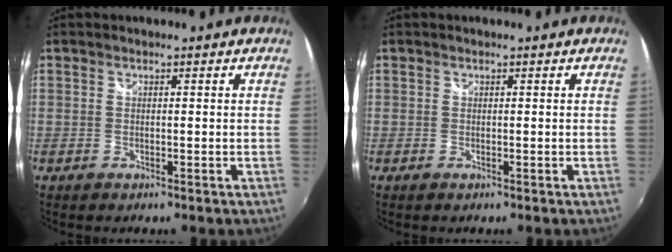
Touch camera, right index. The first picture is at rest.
{"total": 0.0}